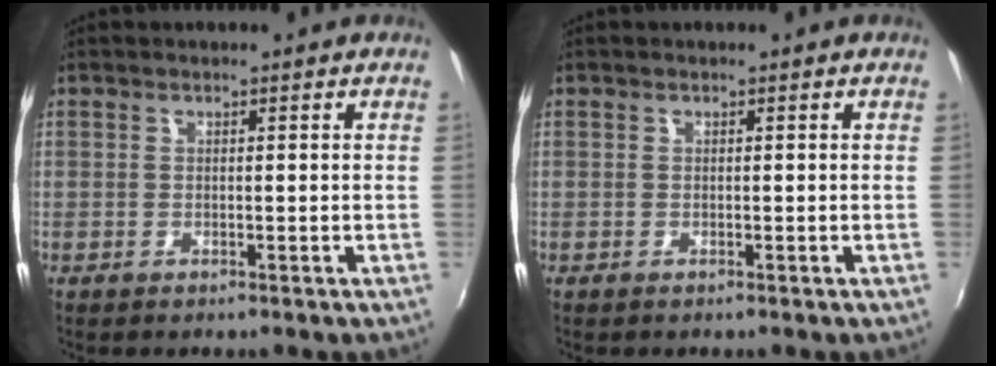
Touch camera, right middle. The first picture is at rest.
{"total": 0.0}